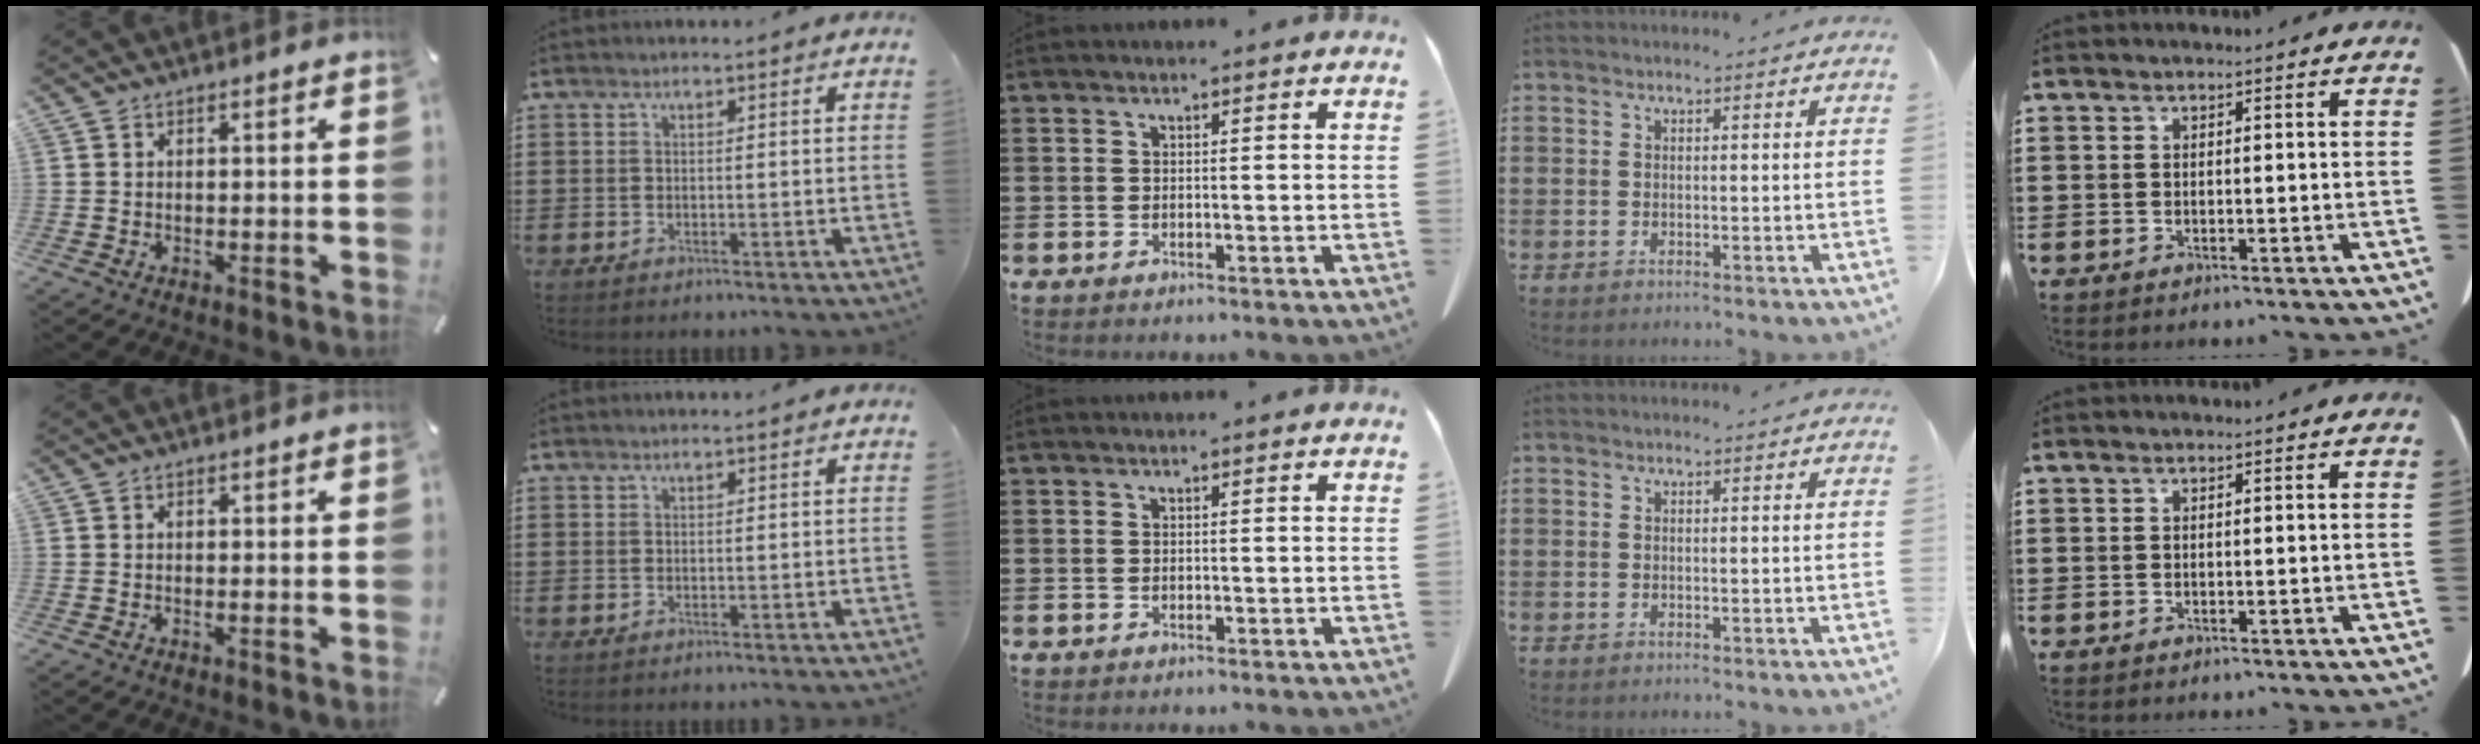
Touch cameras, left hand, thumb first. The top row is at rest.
{"thumb": {"total": 0.5, "force": [-0.2, 0.1, 0.5], "torque": [-0.010, -0.003, -0.003]}}